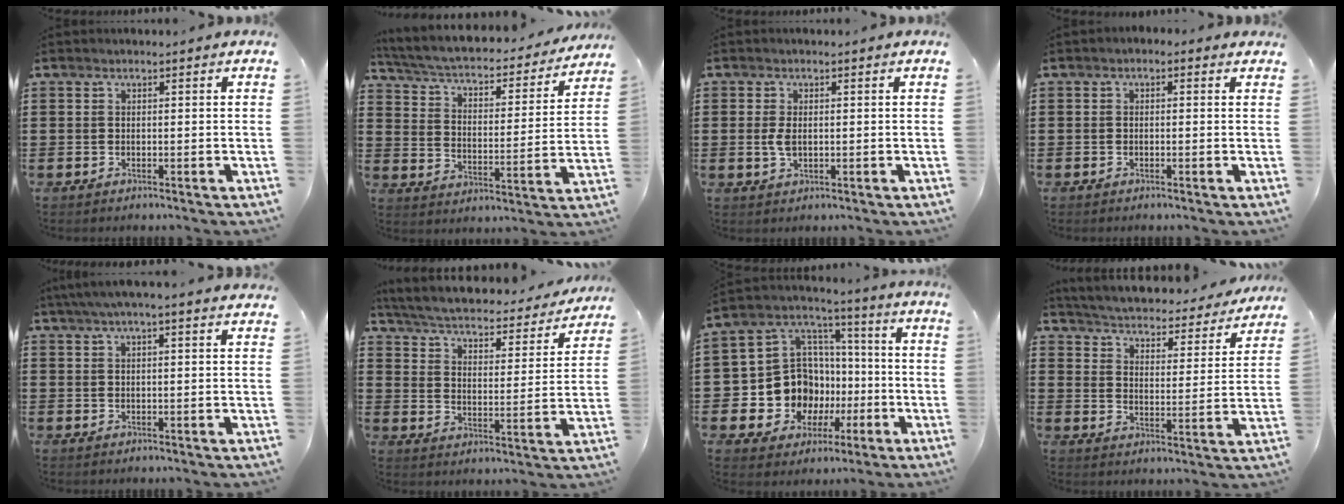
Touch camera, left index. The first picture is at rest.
{"total": 3.7, "force": [3.3, 0.8, 1.5], "torque": [-0.048, -0.030, 0.047]}
{"total": 2.1, "force": [0.1, 1.0, 1.8], "torque": [-0.051, -0.003, -0.004]}
{"total": 0.8, "force": [-0.5, 0.6, 0.3], "torque": [-0.008, 0.003, -0.011]}
{"total": 3.8, "force": [3.1, -0.1, 2.2], "torque": [-0.051, 0.001, 0.056]}
{"total": 3.2, "force": [3.0, 0.4, 1.2], "torque": [-0.041, -0.028, 0.042]}
{"total": 12.2, "force": [-2.3, 11.3, 4.1], "torque": [-0.118, 0.001, -0.028]}
{"total": 2.9, "force": [2.9, 0.1, 0.2], "torque": [-0.025, -0.031, 0.039]}